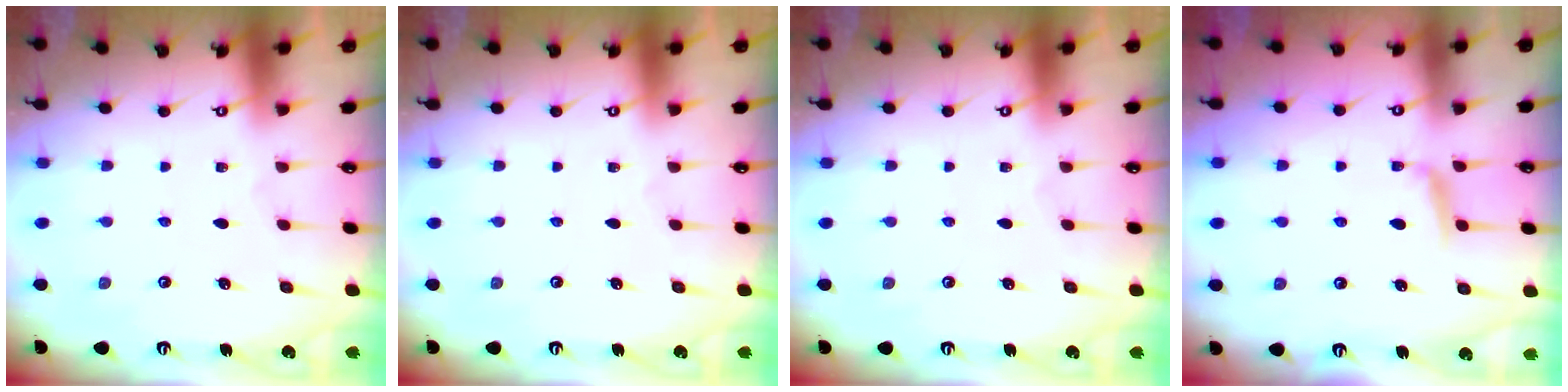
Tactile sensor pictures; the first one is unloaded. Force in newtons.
{"total": 0.0}
{"total": 0.0}
{"total": 6.2, "press": 6.1, "slide": 1.0}